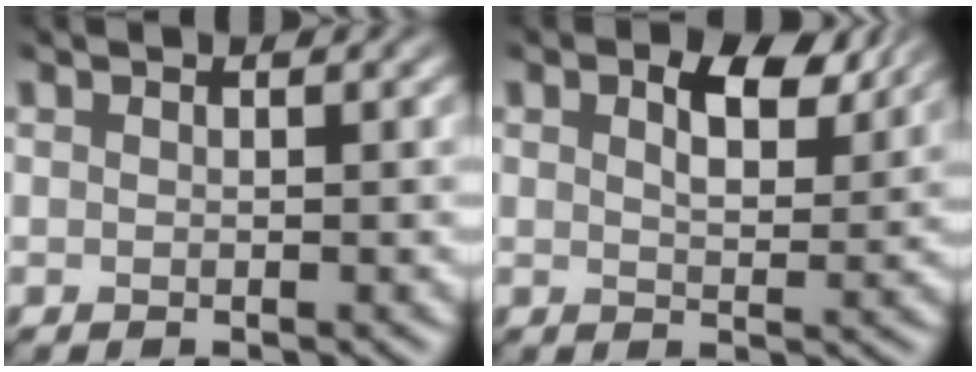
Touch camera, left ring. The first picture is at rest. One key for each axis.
{"total": 3.1, "fx": 1.4, "fy": 1.4, "fz": 2.3, "tx": -0.062, "ty": -0.008, "tz": 0.031}